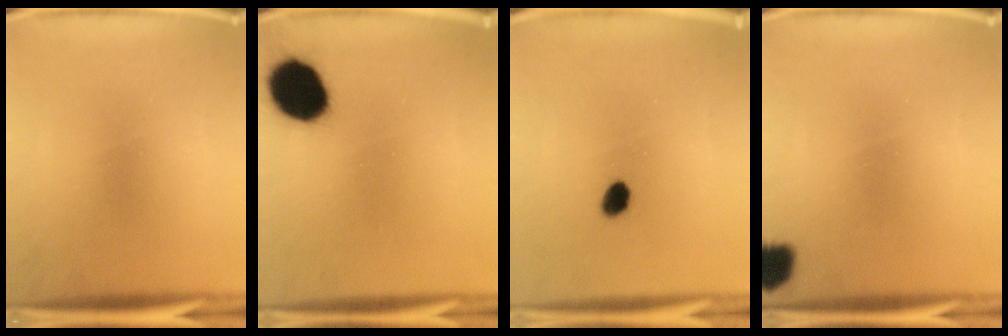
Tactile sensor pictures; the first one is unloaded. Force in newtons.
{"total": 14.9}
{"total": 2.7}
{"total": 5.0}